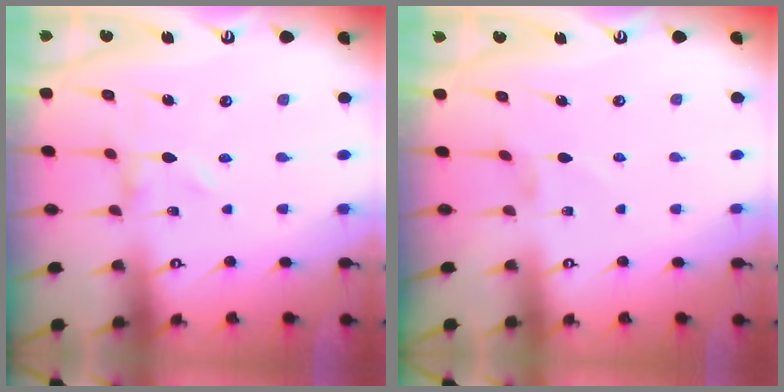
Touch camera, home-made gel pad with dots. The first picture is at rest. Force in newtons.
{"total": 1.8, "press": 1.7, "slide": 0.3}